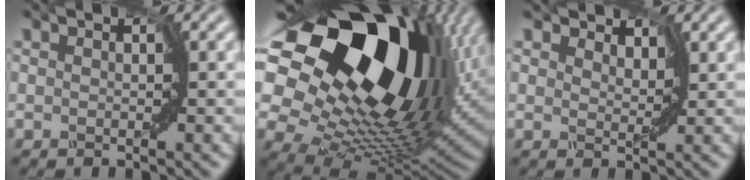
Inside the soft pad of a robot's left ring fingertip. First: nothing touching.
{"total": 20.1, "force": [6.8, 12.5, 14.2], "torque": [-0.285, 0.004, 0.138]}
{"total": 2.6, "force": [2.2, 1.2, 0.9], "torque": [-0.025, 0.003, 0.020]}